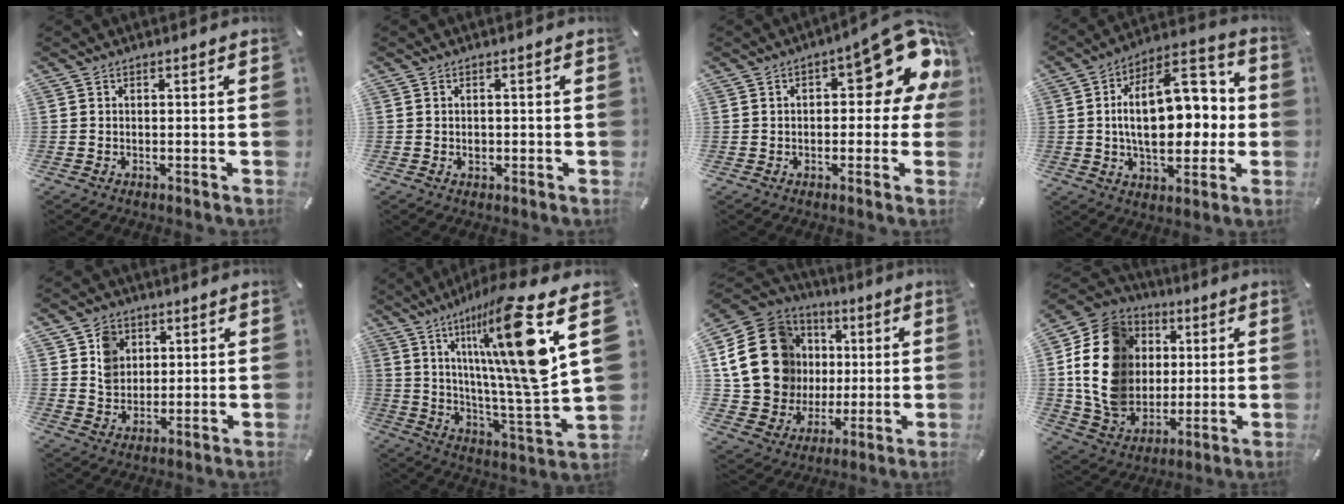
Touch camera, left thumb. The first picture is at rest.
{"total": 1.0, "force": [-0.1, 0.8, 0.5], "torque": [-0.011, 0.004, -0.003]}
{"total": 16.0, "force": [5.5, 6.7, 13.4], "torque": [-0.161, -0.040, 0.087]}
{"total": 20.0, "force": [1.6, 12.0, 15.8], "torque": [-0.239, -0.007, 0.026]}
{"total": 6.8, "force": [2.5, 6.0, 2.1], "torque": [-0.028, 0.001, 0.043]}
{"total": 25.0, "force": [12.4, 4.1, 21.3], "torque": [-0.336, -0.084, 0.186]}
{"total": 19.7, "force": [3.8, 17.4, 8.4], "torque": [-0.159, -0.018, 0.096]}
{"total": 19.0, "force": [1.9, 16.5, 9.3], "torque": [-0.200, 0.003, 0.040]}